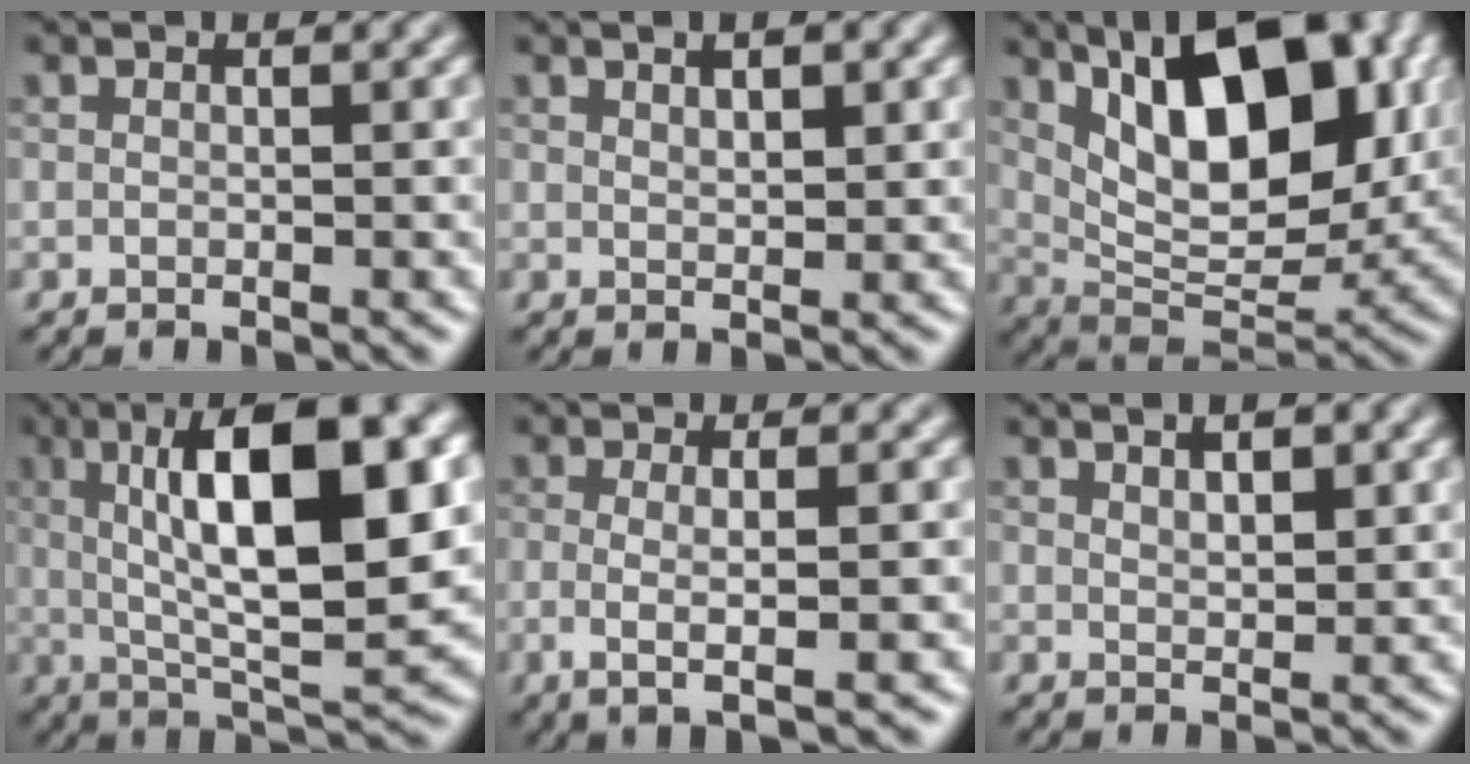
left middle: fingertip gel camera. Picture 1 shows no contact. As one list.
[{"total": 1.4, "force": [0.8, 0.4, 1.1], "torque": [-0.014, 0.001, 0.019]}, {"total": 12.8, "force": [4.1, 6.3, 10.4], "torque": [-0.152, 0.002, 0.076]}, {"total": 13.3, "force": [2.3, 3.9, 12.5], "torque": [-0.184, 0.009, 0.036]}, {"total": 2.9, "force": [-0.8, 0.6, 2.7], "torque": [-0.049, -0.004, -0.011]}, {"total": 1.8, "force": [1.0, 0.6, 1.4], "torque": [-0.020, 0.001, 0.022]}]